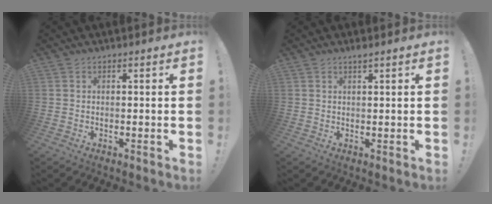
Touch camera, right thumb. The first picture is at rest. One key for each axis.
{"total": 1.4, "fx": 1.0, "fy": -0.2, "fz": 0.9, "tx": -0.017, "ty": -0.002, "tz": 0.018}